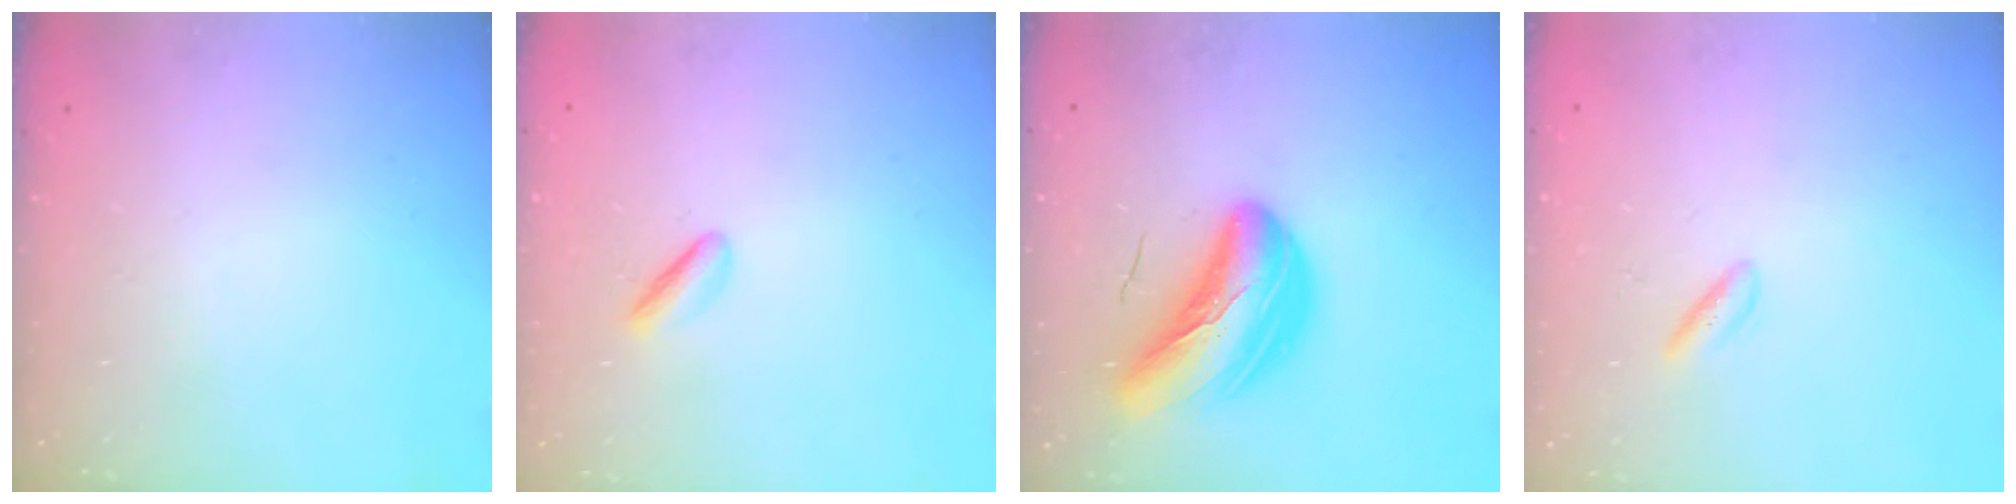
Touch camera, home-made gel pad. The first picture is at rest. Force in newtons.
{"total": 2.2, "press": 1.9, "slide": 1.2}
{"total": 11.3, "press": 10.9, "slide": 3.0}
{"total": 1.7, "press": 1.3, "slide": 1.1}